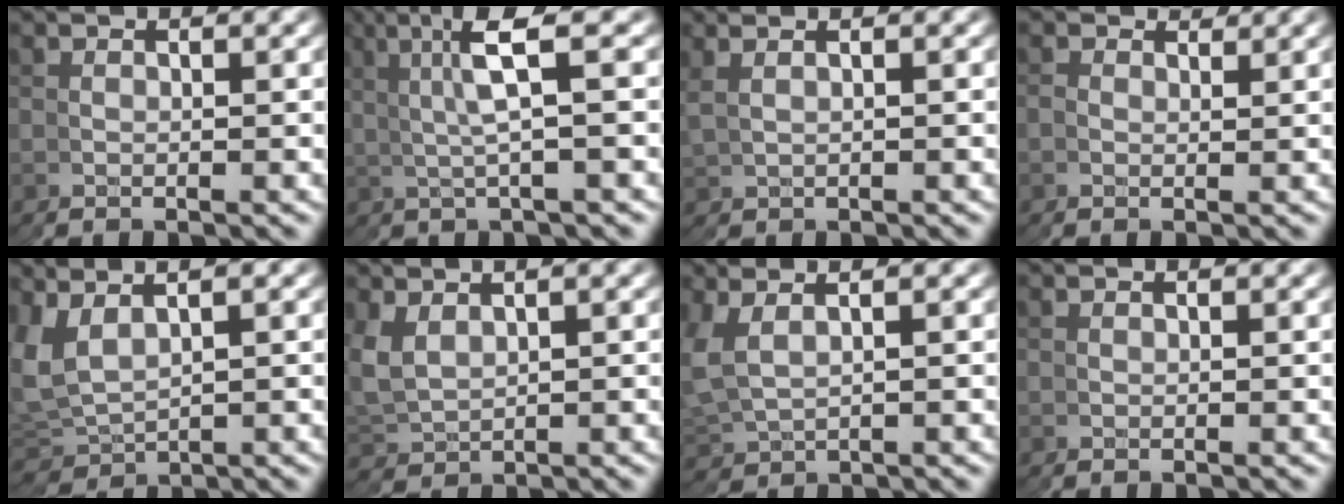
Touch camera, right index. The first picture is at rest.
{"total": 4.4, "force": [2.6, -1.0, 3.5], "torque": [-0.052, 0.036, 0.034]}
{"total": 1.0, "force": [0.8, -0.6, -0.4], "torque": [0.013, 0.008, 0.016]}
{"total": 0.7, "force": [0.2, 0.6, -0.2], "torque": [0.014, 0.000, 0.001]}
{"total": 5.4, "force": [0.2, 4.7, 2.6], "torque": [-0.092, -0.024, 0.024]}
{"total": 3.6, "force": [0.8, 3.3, 1.2], "torque": [-0.042, -0.016, 0.028]}
{"total": 3.0, "force": [0.8, 2.7, 1.0], "torque": [-0.046, -0.013, 0.032]}
{"total": 0.0}